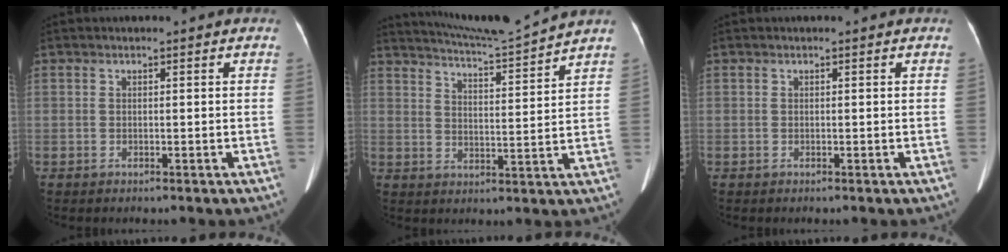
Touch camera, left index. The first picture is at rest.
{"total": 10.3, "force": [9.8, -2.5, 2.1], "torque": [-0.050, -0.026, 0.156]}
{"total": 0.0}